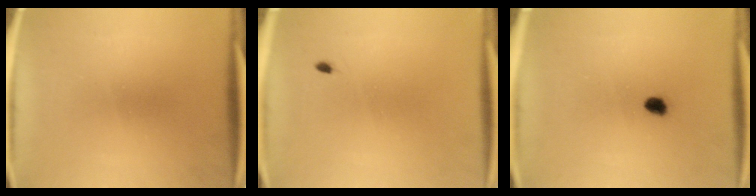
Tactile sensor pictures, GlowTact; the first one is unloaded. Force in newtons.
{"total": 0.5}
{"total": 3.0}